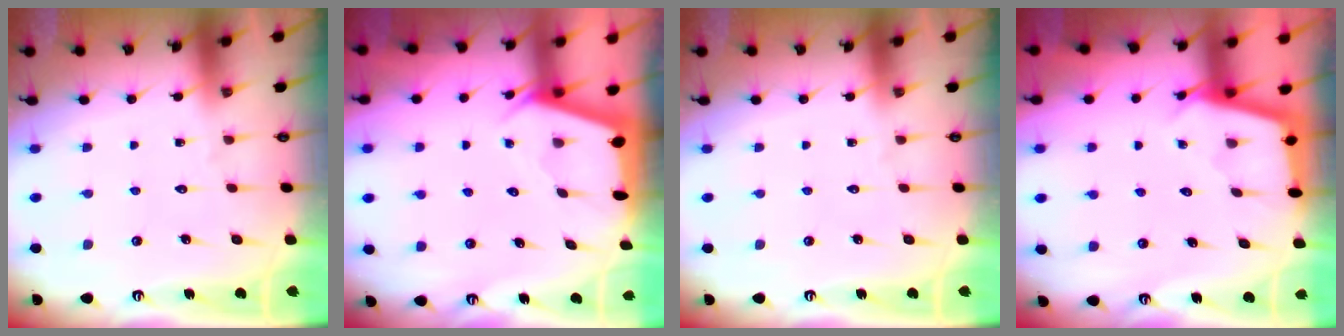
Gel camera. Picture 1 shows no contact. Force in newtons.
{"total": 2.4, "press": 2.4, "slide": 0.3}
{"total": 0.0}
{"total": 2.9, "press": 2.8, "slide": 0.4}